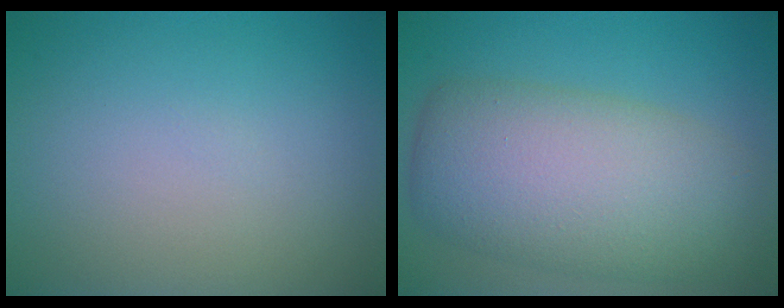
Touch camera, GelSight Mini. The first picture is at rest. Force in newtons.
{"total": 9.7, "press": 9.6, "slide": 0.4}